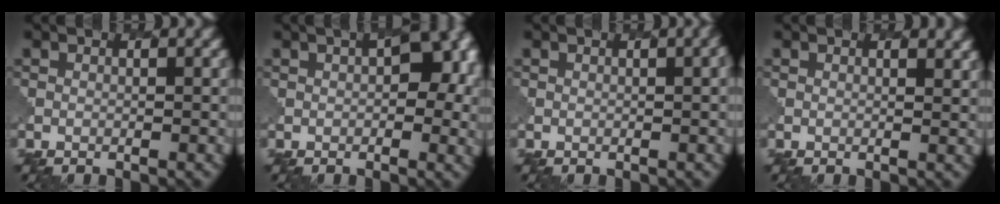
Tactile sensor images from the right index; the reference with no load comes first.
{"total": 5.2, "force": [0.5, 2.7, 4.4], "torque": [-0.050, 0.001, 0.000]}
{"total": 2.5, "force": [0.3, 1.0, 2.3], "torque": [-0.009, 0.008, 0.003]}
{"total": 1.3, "force": [1.1, 0.3, 0.6], "torque": [-0.008, -0.002, 0.006]}